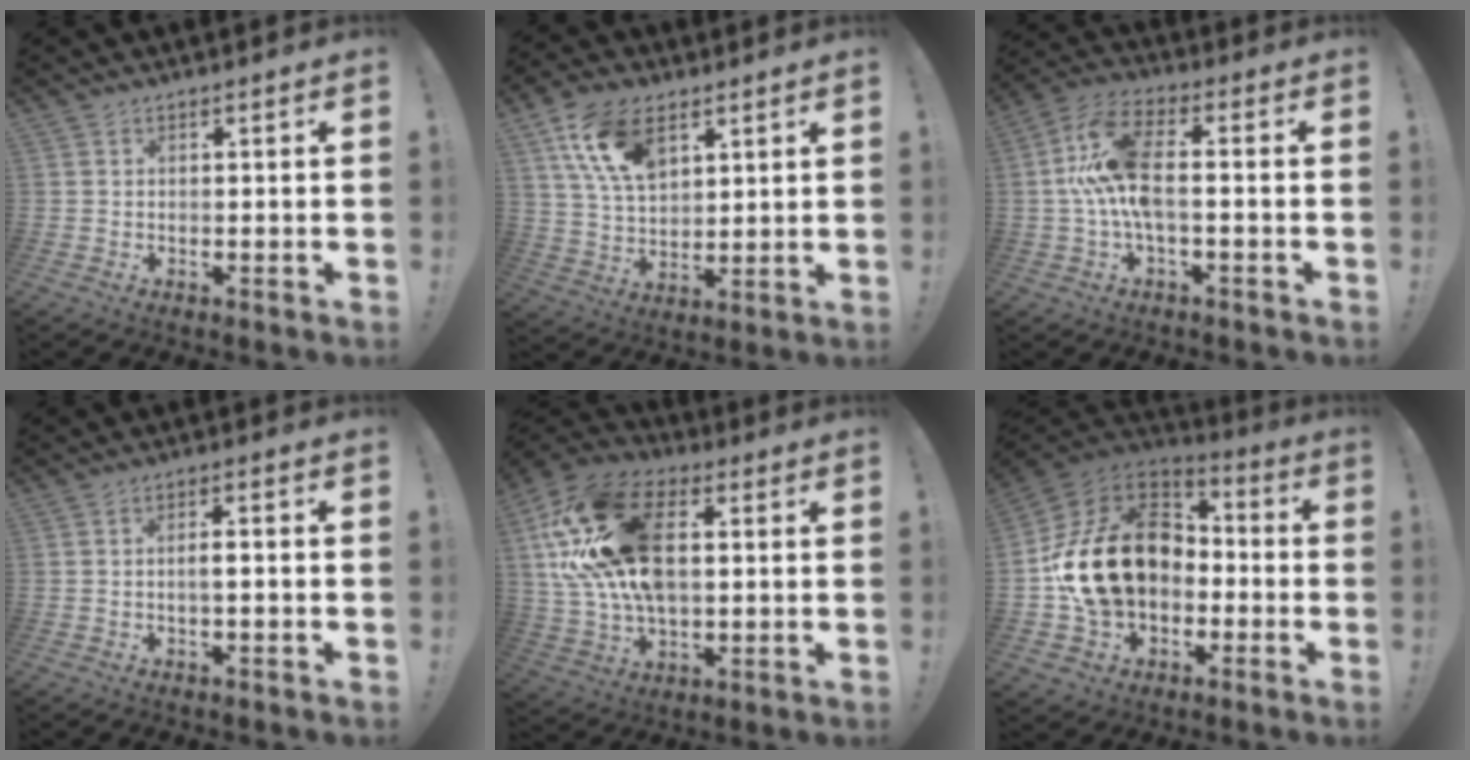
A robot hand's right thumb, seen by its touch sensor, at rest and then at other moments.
{"total": 15.3, "force": [7.8, 9.4, 9.3], "torque": [-0.159, -0.025, 0.146]}
{"total": 14.1, "force": [0.0, 6.2, 12.6], "torque": [-0.252, 0.003, -0.001]}
{"total": 2.8, "force": [-0.6, 0.5, 2.7], "torque": [-0.039, 0.003, -0.015]}
{"total": 25.6, "force": [5.0, 16.3, 19.0], "torque": [-0.346, -0.001, 0.095]}
{"total": 22.5, "force": [0.6, 16.4, 15.4], "torque": [-0.267, 0.021, 0.026]}